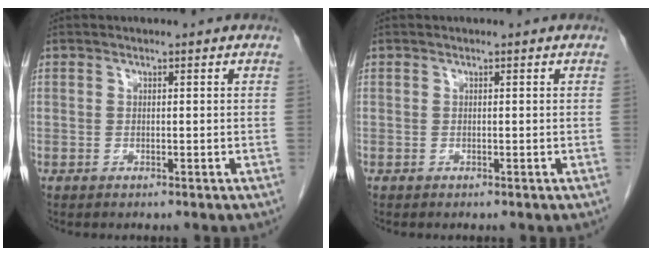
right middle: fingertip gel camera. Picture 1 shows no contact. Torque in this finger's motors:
{"motor_torque": [-0.10, 0.17, 0.08, -0.01]}